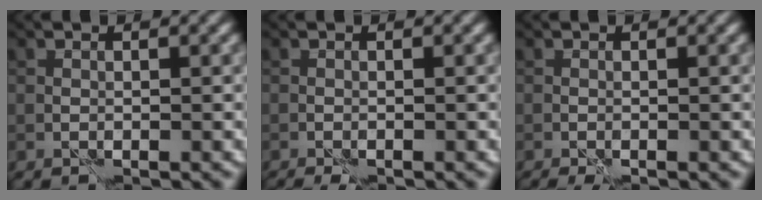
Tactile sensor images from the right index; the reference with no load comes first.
{"total": 1.7, "force": [-1.3, 0.2, 1.0], "torque": [-0.018, -0.003, -0.021]}
{"total": 1.6, "force": [-1.2, 0.2, 1.1], "torque": [-0.017, -0.003, -0.019]}